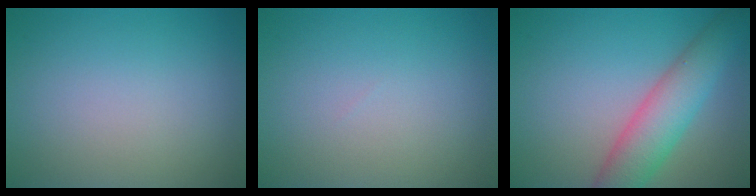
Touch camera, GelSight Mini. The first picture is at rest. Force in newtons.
{"total": 0.0}
{"total": 5.9, "press": 5.9, "slide": 0.2}